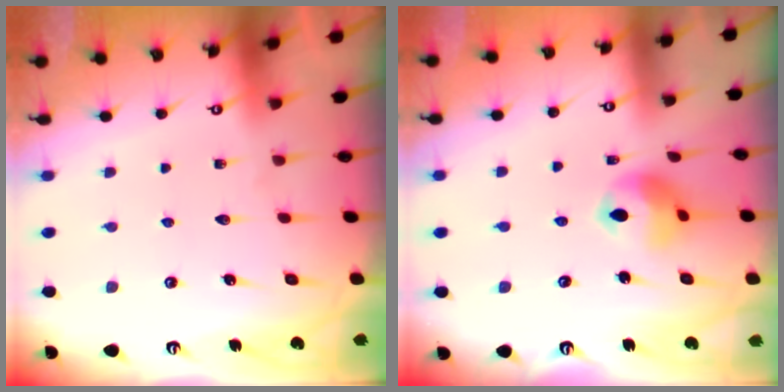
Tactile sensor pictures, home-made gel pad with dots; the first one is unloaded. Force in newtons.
{"total": 9.9, "press": 9.8, "slide": 1.2}